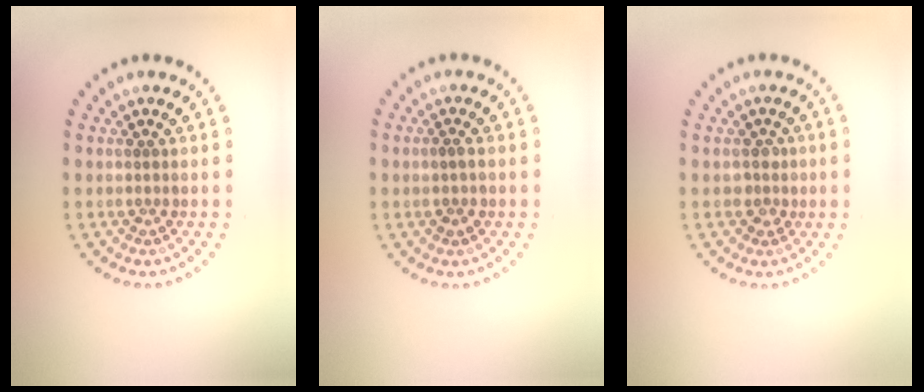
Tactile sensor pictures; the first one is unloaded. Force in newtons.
{"total": 1.2, "press": 1.2, "slide": 0.1}
{"total": 1.4, "press": 1.2, "slide": 0.7}